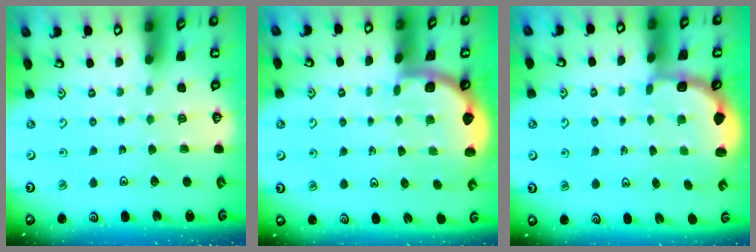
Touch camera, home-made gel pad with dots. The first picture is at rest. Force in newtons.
{"total": 1.7, "press": 1.7, "slide": 0.0}
{"total": 2.5, "press": 1.9, "slide": 1.6}